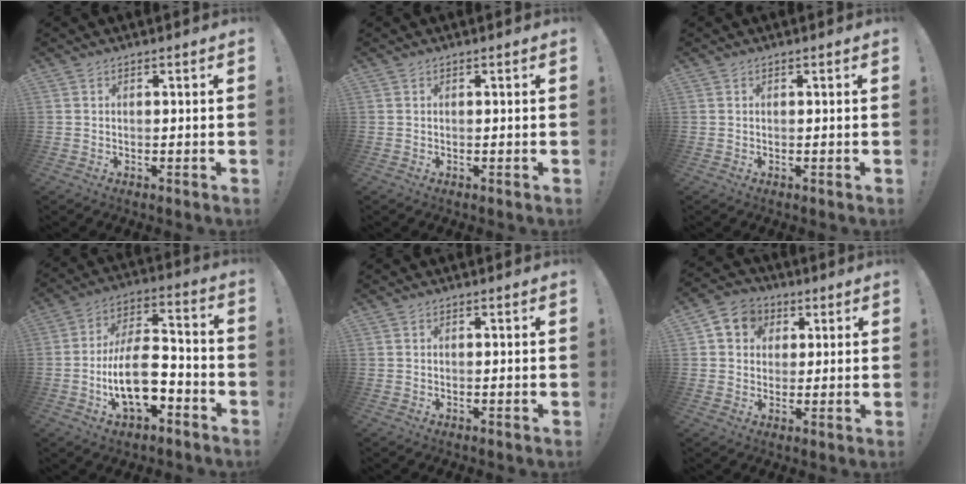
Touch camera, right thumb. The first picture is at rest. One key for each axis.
{"total": 0.0}
{"total": 0.0}
{"total": 15.4, "fx": -5.4, "fy": 7.9, "fz": 12.1, "tx": -0.219, "ty": 0.026, "tz": -0.092}
{"total": 0.0}
{"total": 7.8, "fx": 2.0, "fy": 7.1, "fz": 2.8, "tx": -0.038, "ty": -0.001, "tz": 0.042}